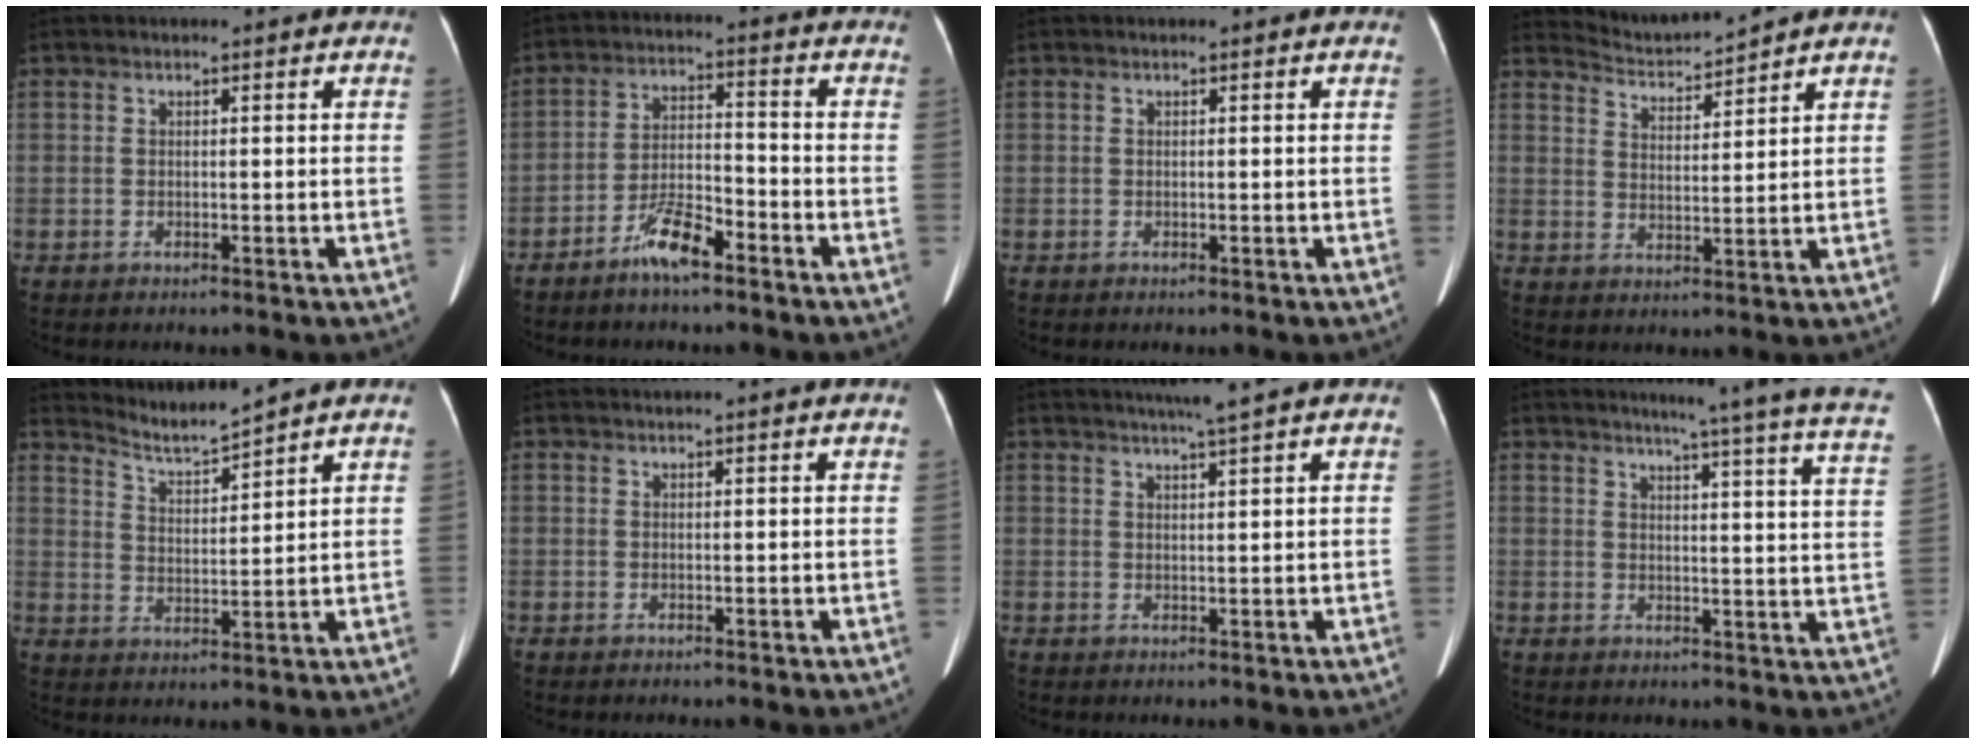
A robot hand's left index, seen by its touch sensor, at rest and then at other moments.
{"total": 6.6, "force": [-4.8, 1.3, 4.4], "torque": [-0.090, 0.001, -0.090]}
{"total": 0.0}
{"total": 4.9, "force": [4.8, -1.0, -0.7], "torque": [0.001, -0.003, 0.097]}
{"total": 5.0, "force": [4.8, -1.5, 0.0], "torque": [-0.011, -0.014, 0.099]}
{"total": 1.5, "force": [1.4, -0.3, 0.7], "torque": [-0.011, 0.022, 0.024]}
{"total": 4.0, "force": [3.1, -1.1, 2.2], "torque": [-0.034, 0.004, 0.053]}
{"total": 19.2, "force": [16.7, -1.4, 9.5], "torque": [-0.123, -0.067, 0.183]}